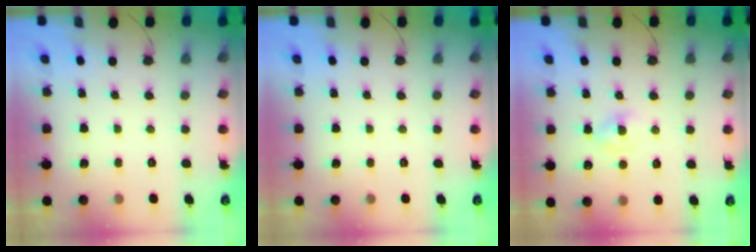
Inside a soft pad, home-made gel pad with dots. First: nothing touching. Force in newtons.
{"total": 0.0}
{"total": 2.2, "press": 2.0, "slide": 1.0}